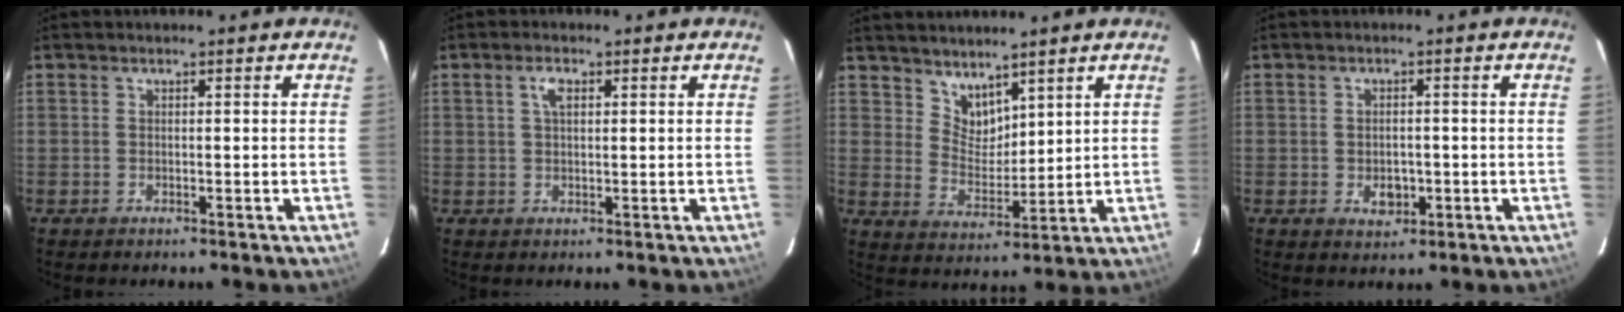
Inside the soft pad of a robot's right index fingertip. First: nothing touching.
{"total": 2.5, "force": [0.9, 1.2, 2.0], "torque": [-0.040, 0.007, 0.017]}
{"total": 6.0, "force": [4.9, 3.0, 1.7], "torque": [-0.020, -0.001, 0.099]}
{"total": 3.8, "force": [-0.9, 2.7, 2.5], "torque": [-0.043, -0.002, -0.009]}